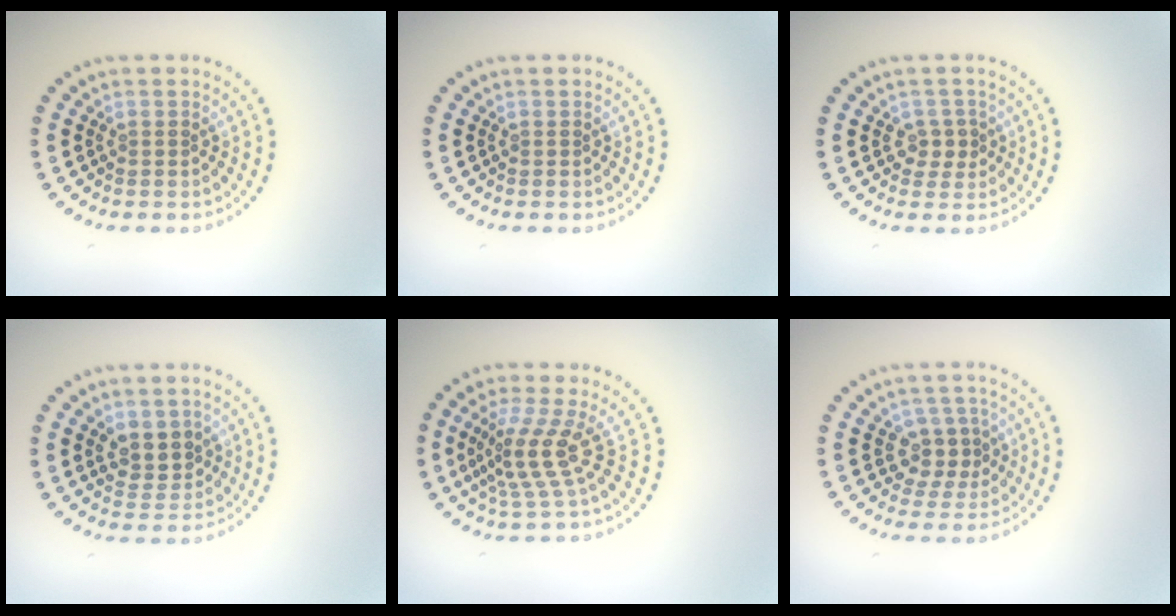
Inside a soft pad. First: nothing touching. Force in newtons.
{"total": 0.0}
{"total": 1.9, "press": 1.8, "slide": 0.7}
{"total": 3.0, "press": 2.8, "slide": 0.8}
{"total": 3.7, "press": 2.6, "slide": 2.6}
{"total": 2.8, "press": 2.6, "slide": 1.2}